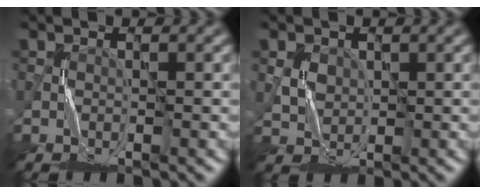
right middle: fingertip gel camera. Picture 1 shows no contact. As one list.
[{"total": 1.7, "force": [0.9, 1.3, 0.5], "torque": [-0.013, -0.008, 0.021]}]